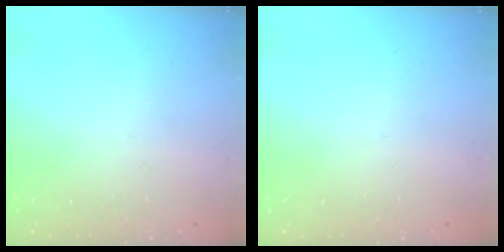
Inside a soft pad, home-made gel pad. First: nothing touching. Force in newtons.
{"total": 0.0}